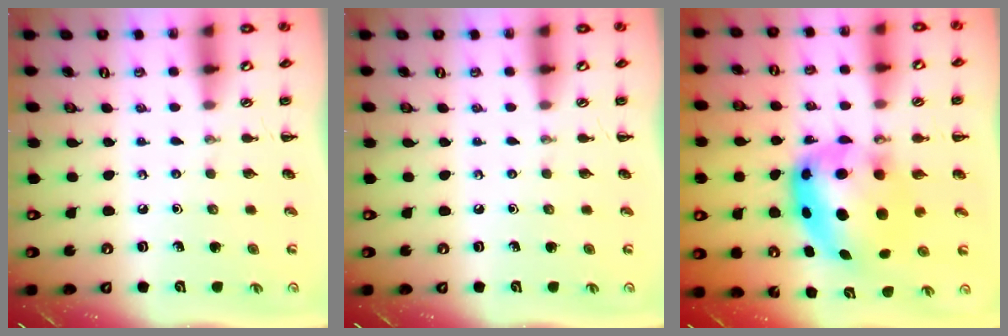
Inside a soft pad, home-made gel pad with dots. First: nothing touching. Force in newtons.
{"total": 0.0}
{"total": 10.3, "press": 10.0, "slide": 2.6}